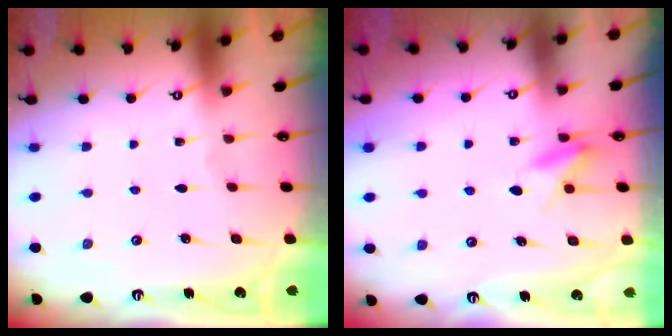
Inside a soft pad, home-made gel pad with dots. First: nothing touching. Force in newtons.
{"total": 7.7, "press": 7.5, "slide": 1.8}